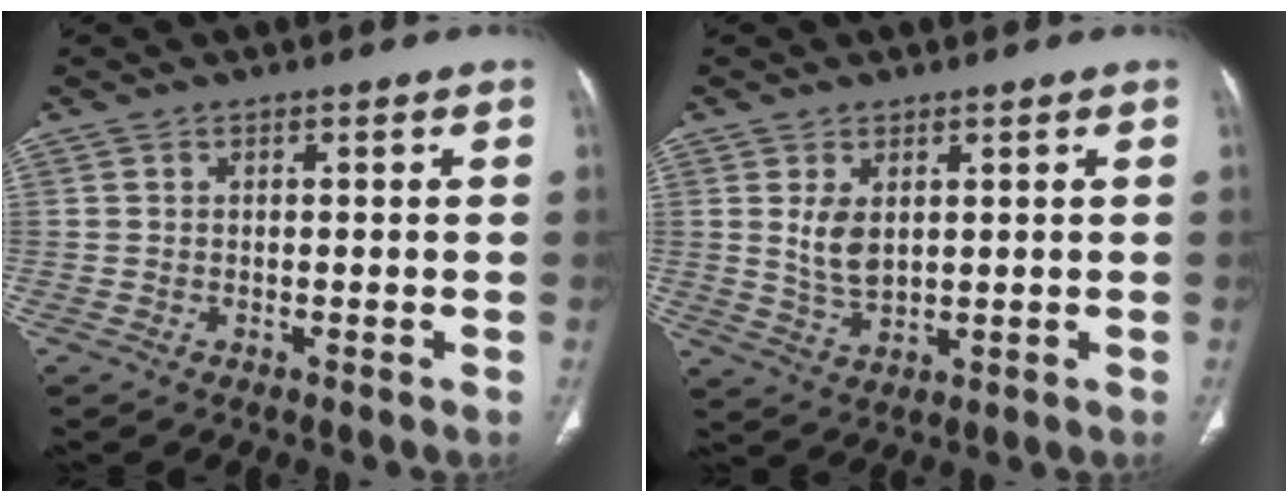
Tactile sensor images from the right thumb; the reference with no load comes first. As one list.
[{"total": 5.2, "force": [1.4, 3.0, 4.0], "torque": [-0.073, -0.013, 0.037]}]